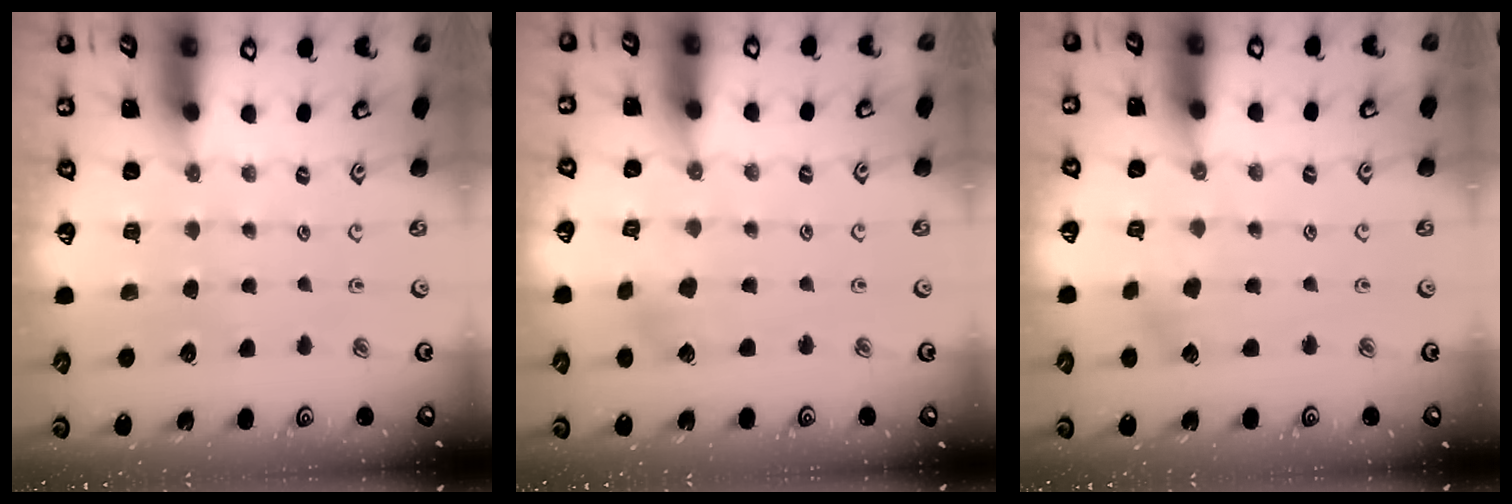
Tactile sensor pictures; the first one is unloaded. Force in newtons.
{"total": 2.8, "press": 2.7, "slide": 0.8}
{"total": 2.7, "press": 2.7, "slide": 0.4}